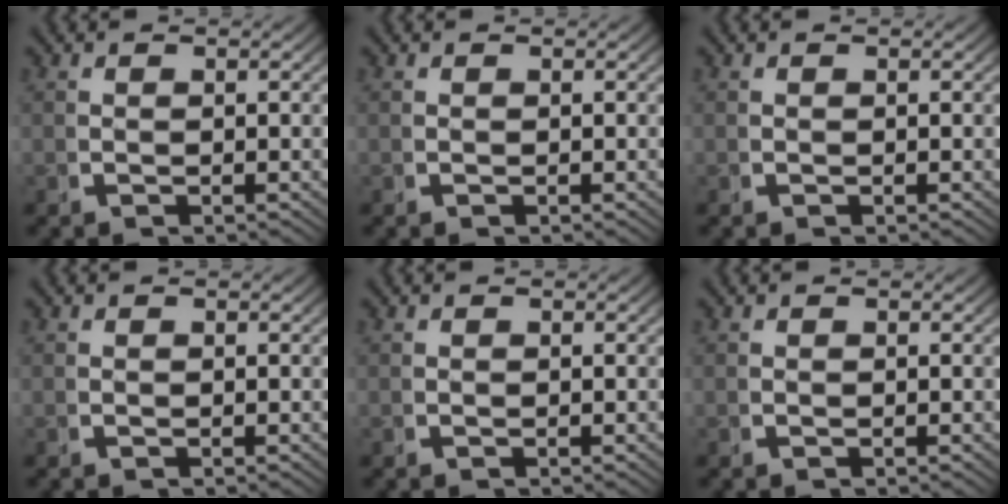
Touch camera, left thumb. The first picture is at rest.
{"total": 0.0}
{"total": 0.0}
{"total": 0.0}
{"total": 0.0}
{"total": 0.0}